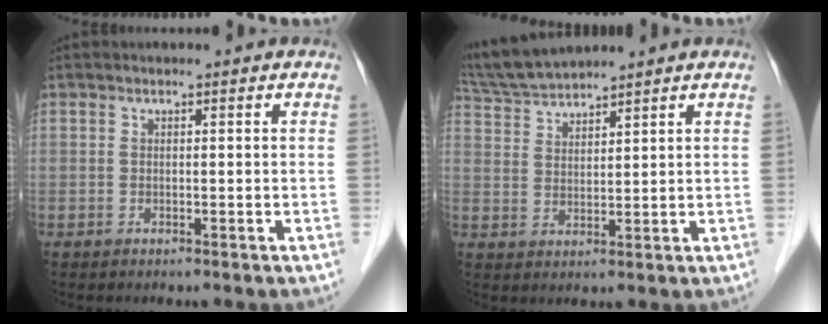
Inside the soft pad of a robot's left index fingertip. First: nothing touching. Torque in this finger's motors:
{"motor_torque": [0.09, -0.10, 0.05, 0.02]}